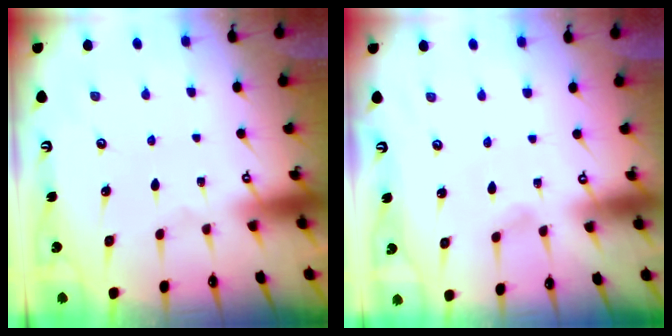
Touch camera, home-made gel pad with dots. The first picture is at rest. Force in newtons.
{"total": 1.7, "press": 1.7, "slide": 0.2}